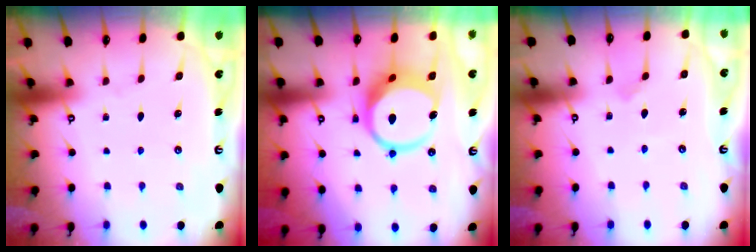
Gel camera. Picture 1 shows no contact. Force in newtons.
{"total": 12.2, "press": 12.1, "slide": 1.5}
{"total": 3.2, "press": 3.1, "slide": 0.6}